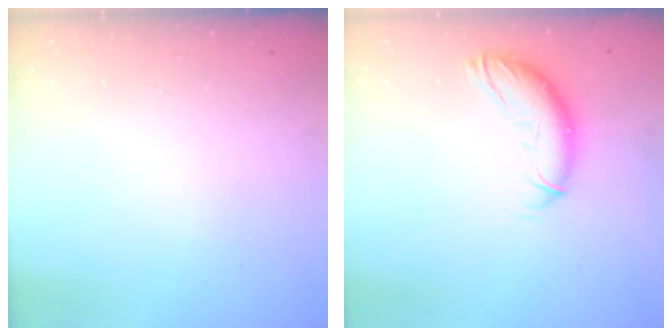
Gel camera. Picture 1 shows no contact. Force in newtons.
{"total": 11.2, "press": 11.1, "slide": 1.7}